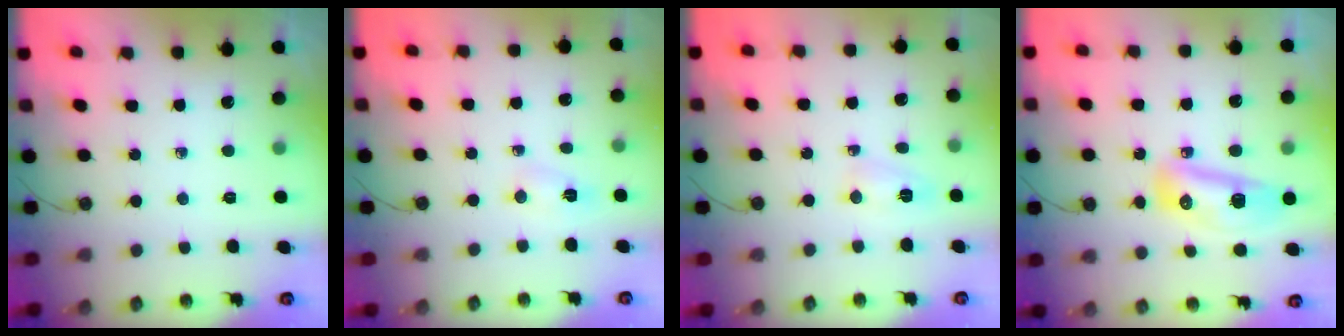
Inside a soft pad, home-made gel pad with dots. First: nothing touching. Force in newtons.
{"total": 3.0, "press": 1.8, "slide": 2.4}
{"total": 3.0, "press": 2.8, "slide": 1.1}
{"total": 9.8, "press": 9.7, "slide": 1.3}